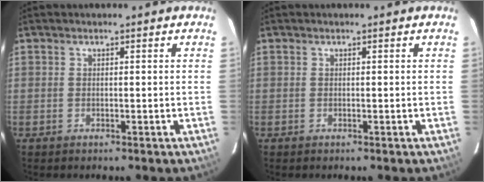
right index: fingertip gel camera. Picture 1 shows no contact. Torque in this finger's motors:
{"motor_torque": [-0.10, 0.00, 0.04, 0.00]}